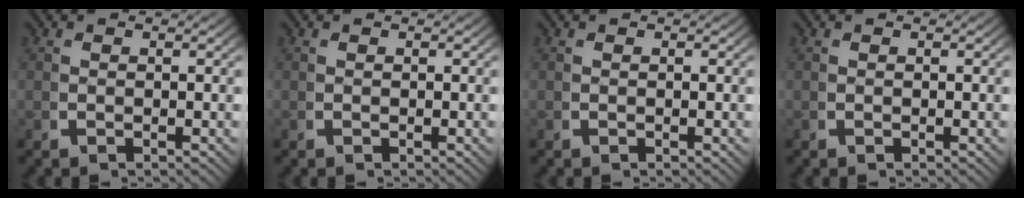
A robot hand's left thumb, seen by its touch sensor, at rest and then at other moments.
{"total": 0.0}
{"total": 0.0}
{"total": 0.0}